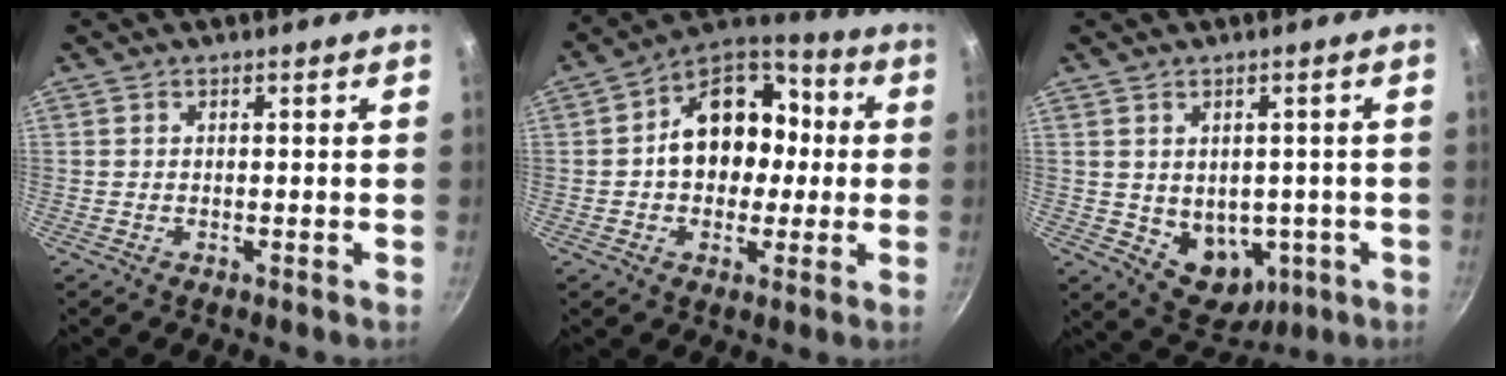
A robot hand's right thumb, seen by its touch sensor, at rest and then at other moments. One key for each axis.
{"total": 16.2, "fx": 0.7, "fy": 12.4, "fz": 10.4, "tx": -0.113, "ty": 0.038, "tz": -0.003}
{"total": 9.6, "fx": -1.4, "fy": 7.2, "fz": 6.2, "tx": -0.051, "ty": -0.008, "tz": 0.003}